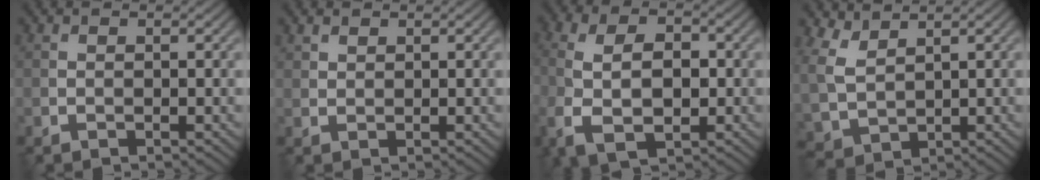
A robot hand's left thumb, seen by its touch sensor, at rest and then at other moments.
{"total": 1.3, "force": [1.1, 0.6, 0.4], "torque": [-0.011, 0.000, 0.027]}
{"total": 9.2, "force": [-1.8, 5.6, 7.2], "torque": [-0.164, -0.018, -0.026]}
{"total": 5.2, "force": [3.4, 2.6, 3.0], "torque": [-0.085, -0.001, 0.076]}